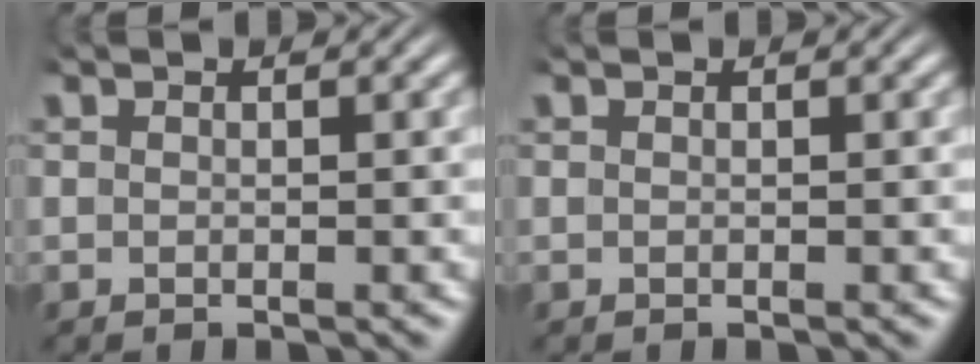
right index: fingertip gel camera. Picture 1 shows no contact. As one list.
[{"total": 0.0}]